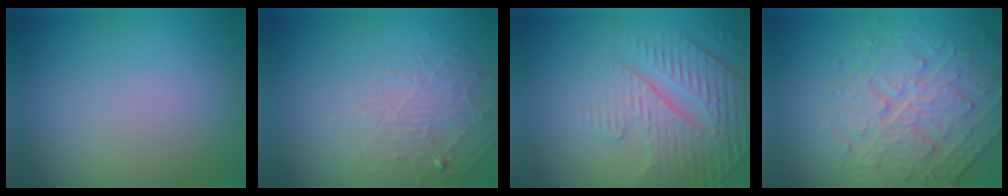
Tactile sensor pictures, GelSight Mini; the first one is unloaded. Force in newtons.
{"total": 2.2, "press": 1.4, "slide": 1.7}
{"total": 4.4, "press": 4.1, "slide": 1.4}
{"total": 4.3, "press": 4.2, "slide": 0.9}